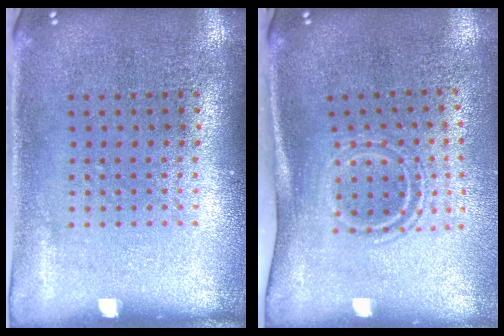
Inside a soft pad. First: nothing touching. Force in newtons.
{"total": 1.6, "press": 1.0, "slide": 1.3}